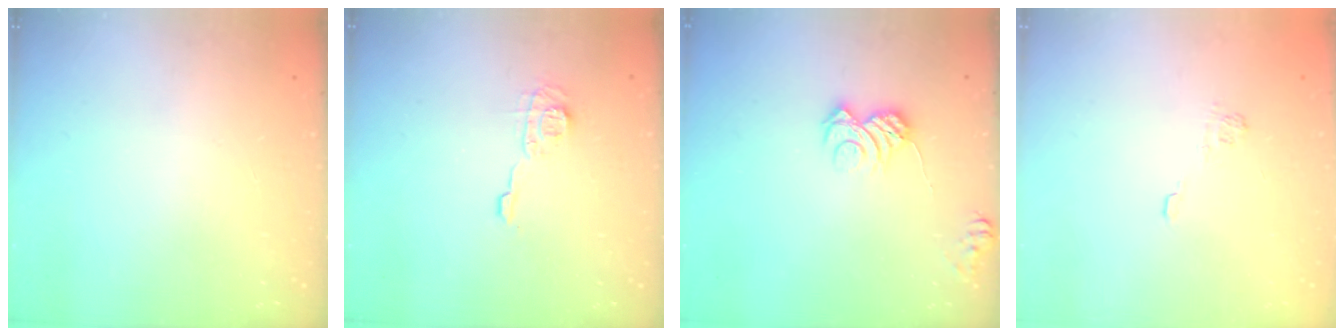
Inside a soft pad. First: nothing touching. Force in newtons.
{"total": 6.8, "press": 6.8, "slide": 0.2}
{"total": 7.7, "press": 7.7, "slide": 0.9}
{"total": 2.3, "press": 1.8, "slide": 1.3}